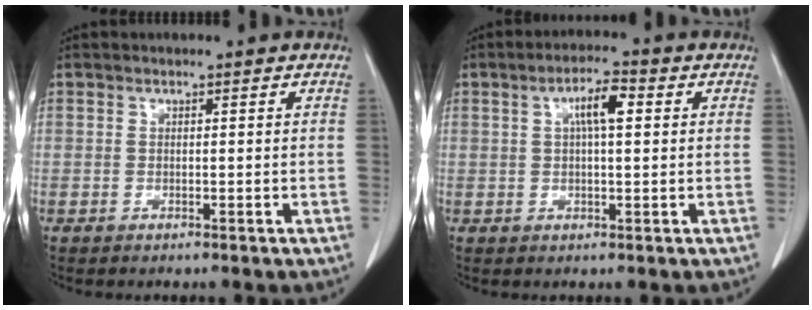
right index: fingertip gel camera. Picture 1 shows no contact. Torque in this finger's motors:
{"motor_torque": [0.66, 0.04, 0.24, 0.08]}